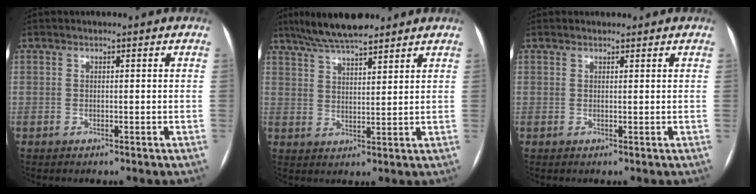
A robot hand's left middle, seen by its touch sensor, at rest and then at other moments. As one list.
[{"total": 10.5, "force": [8.7, 2.0, 5.6], "torque": [-0.096, 0.026, 0.150]}, {"total": 0.9, "force": [0.8, 0.4, 0.1], "torque": [-0.006, 0.008, 0.013]}]